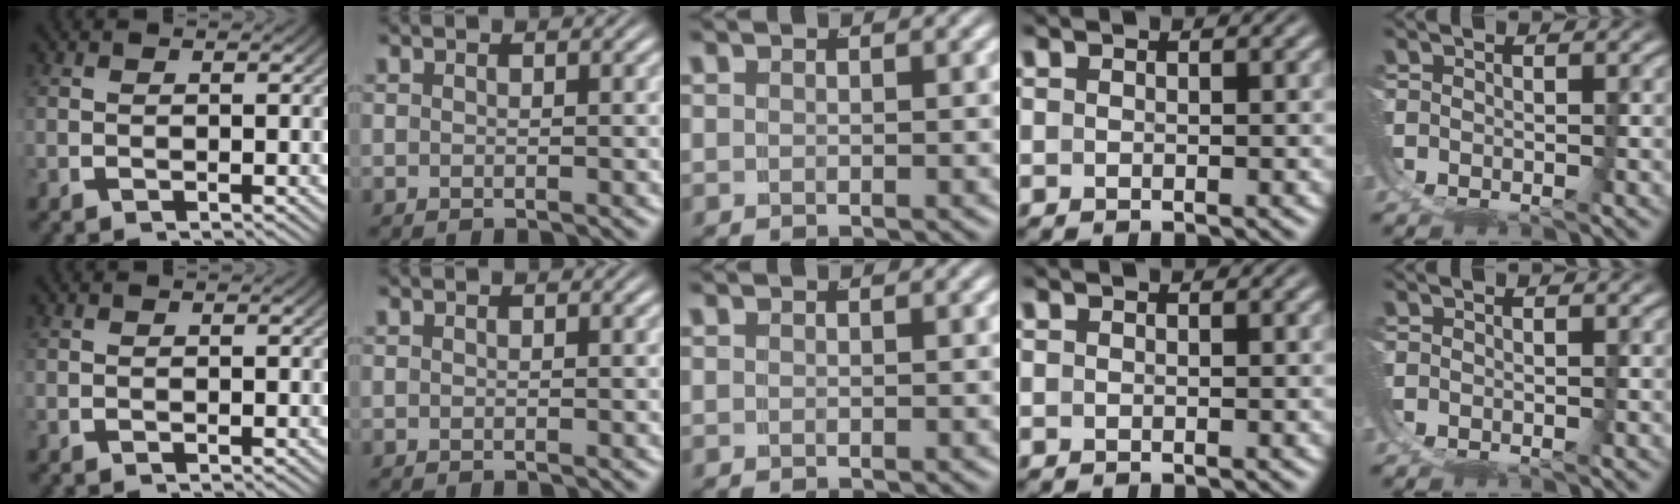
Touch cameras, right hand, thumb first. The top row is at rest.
{}